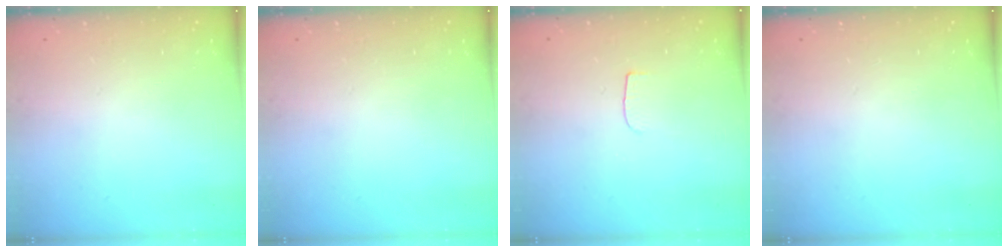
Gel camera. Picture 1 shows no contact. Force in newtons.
{"total": 0.0}
{"total": 3.0, "press": 3.0, "slide": 0.3}
{"total": 0.0}